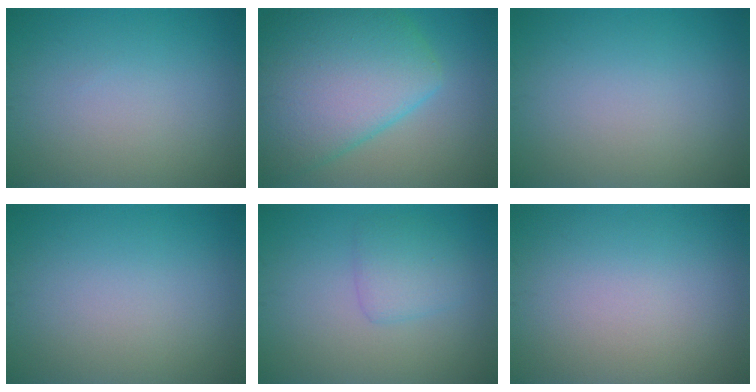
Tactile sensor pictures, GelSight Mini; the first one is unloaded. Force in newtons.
{"total": 10.5, "press": 10.5, "slide": 0.4}
{"total": 0.0}
{"total": 0.0}
{"total": 2.4, "press": 2.4, "slide": 0.1}
{"total": 0.0}